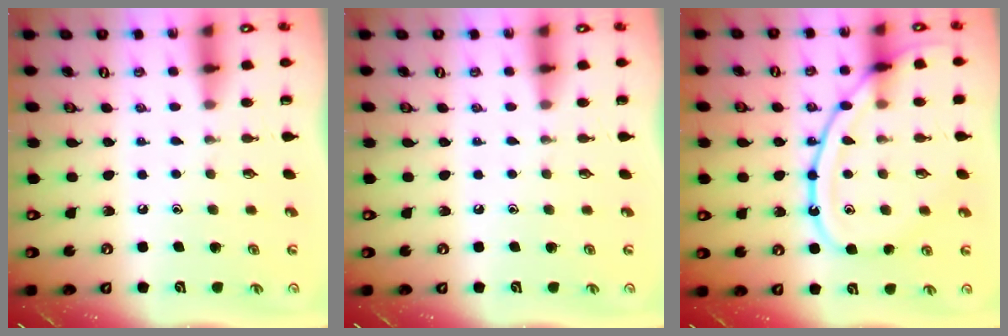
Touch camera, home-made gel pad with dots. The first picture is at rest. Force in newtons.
{"total": 0.0}
{"total": 16.8, "press": 16.7, "slide": 1.4}